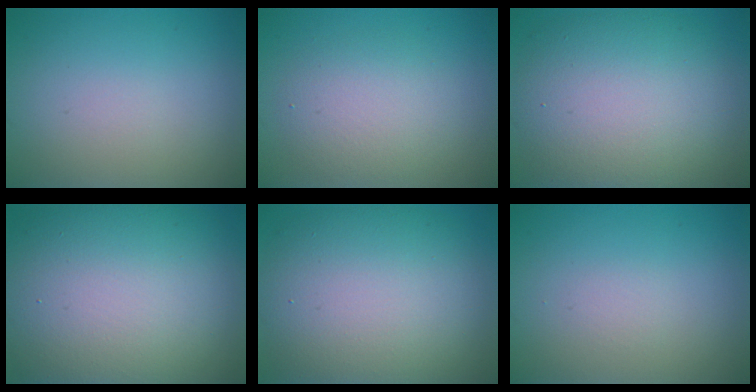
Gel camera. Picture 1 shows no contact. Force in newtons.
{"total": 3.7, "press": 3.7, "slide": 0.3}
{"total": 10.9, "press": 10.8, "slide": 1.1}
{"total": 16.9, "press": 16.8, "slide": 1.0}
{"total": 12.0, "press": 12.0, "slide": 0.8}
{"total": 0.0}